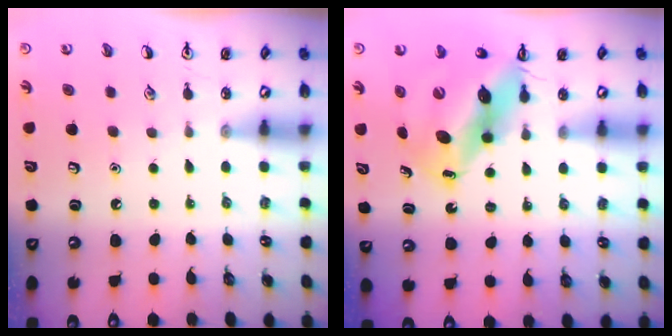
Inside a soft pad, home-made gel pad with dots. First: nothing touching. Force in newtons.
{"total": 13.0, "press": 12.5, "slide": 3.7}